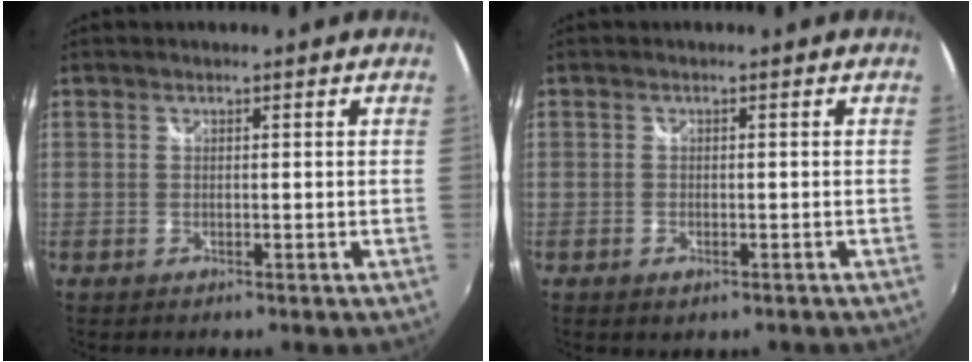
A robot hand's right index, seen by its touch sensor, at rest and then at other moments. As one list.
[{"total": 1.7, "force": [-0.8, 1.1, 1.0], "torque": [-0.018, -0.004, -0.012]}]